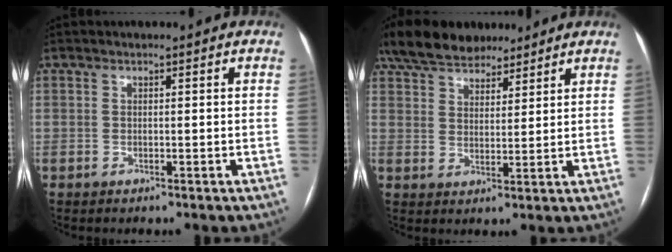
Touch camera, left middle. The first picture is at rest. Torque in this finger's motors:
{"motor_torque": [0.65, -0.79, 0.17, 0.01]}